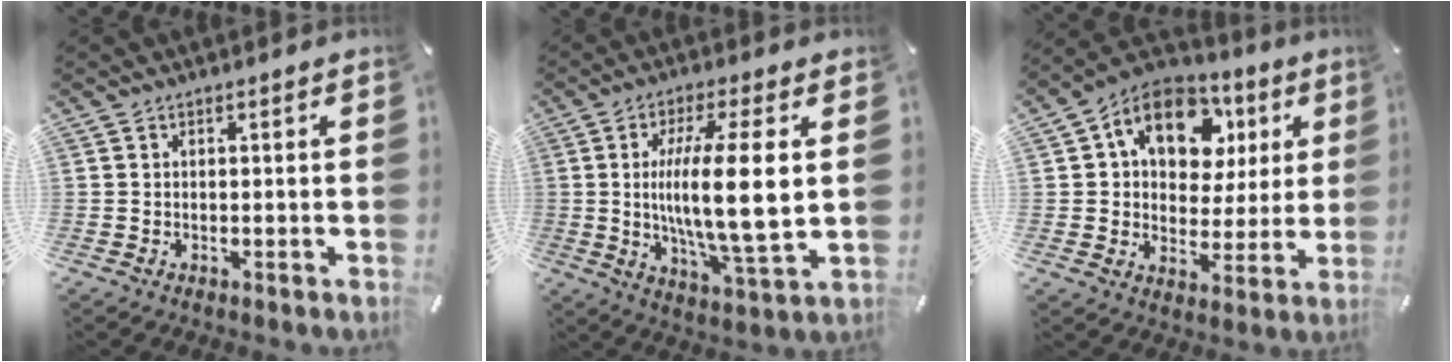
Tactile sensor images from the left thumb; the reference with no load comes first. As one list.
[{"total": 15.1, "force": [1.6, 2.5, 14.9], "torque": [-0.280, -0.015, 0.015]}, {"total": 15.2, "force": [6.3, 10.9, 8.6], "torque": [-0.143, -0.013, 0.115]}]